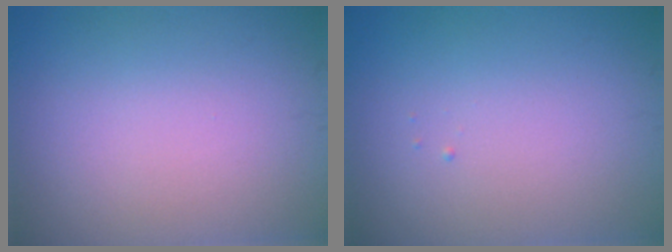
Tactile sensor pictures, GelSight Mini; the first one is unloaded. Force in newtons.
{"total": 0.0}